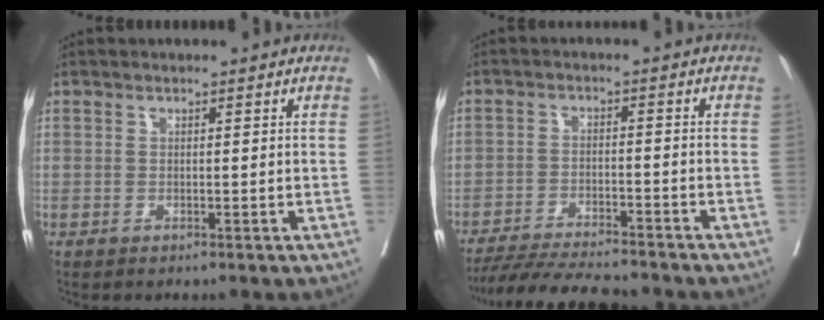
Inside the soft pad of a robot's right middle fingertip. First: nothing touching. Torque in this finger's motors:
{"motor_torque": [0.54, -0.63, 0.08, 0.06]}